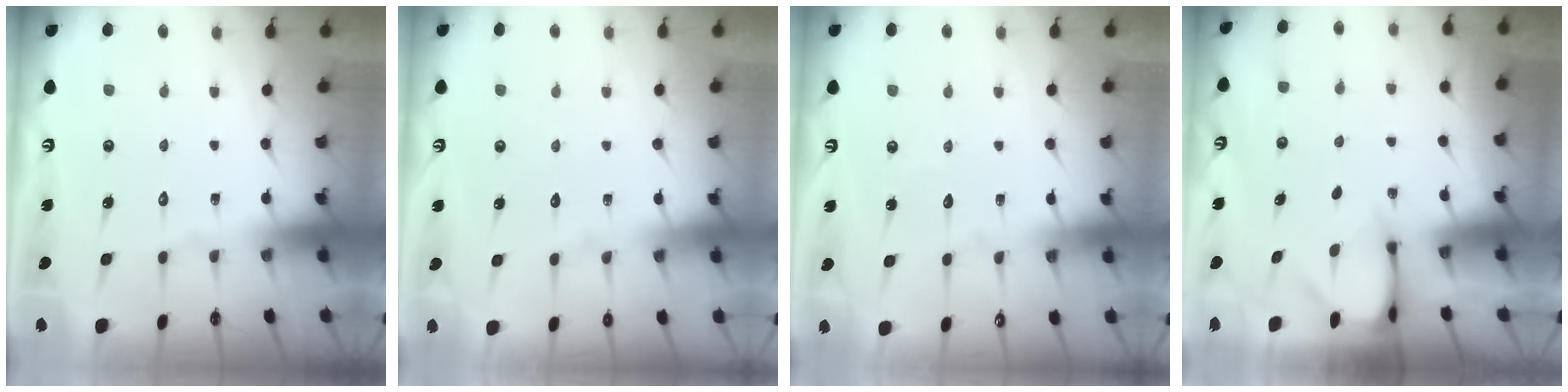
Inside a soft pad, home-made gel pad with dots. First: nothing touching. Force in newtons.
{"total": 2.8, "press": 2.7, "slide": 0.4}
{"total": 2.9, "press": 2.9, "slide": 0.2}
{"total": 3.2, "press": 3.2, "slide": 0.3}